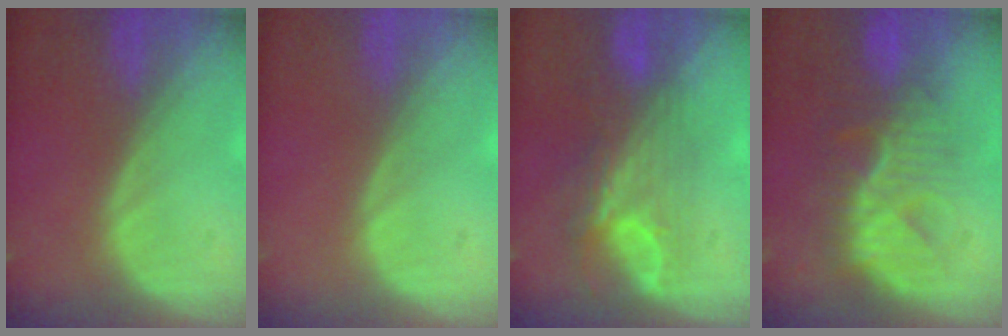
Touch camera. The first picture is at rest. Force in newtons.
{"total": 0.0}
{"total": 7.9, "press": 6.8, "slide": 3.9}
{"total": 8.7, "press": 8.5, "slide": 1.9}